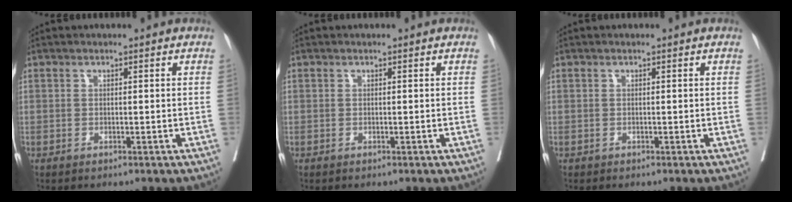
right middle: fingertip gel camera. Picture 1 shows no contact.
{"total": 0.5, "force": [-0.3, -0.1, 0.4], "torque": [-0.015, -0.001, -0.006]}
{"total": 0.0}